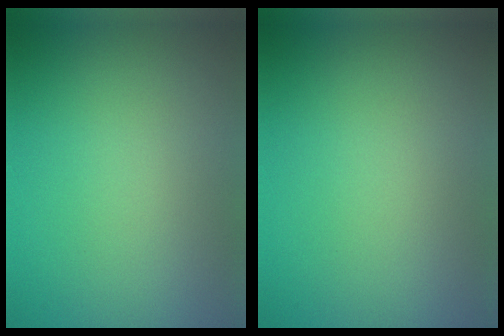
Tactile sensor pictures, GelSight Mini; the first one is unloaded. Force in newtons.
{"total": 0.0}